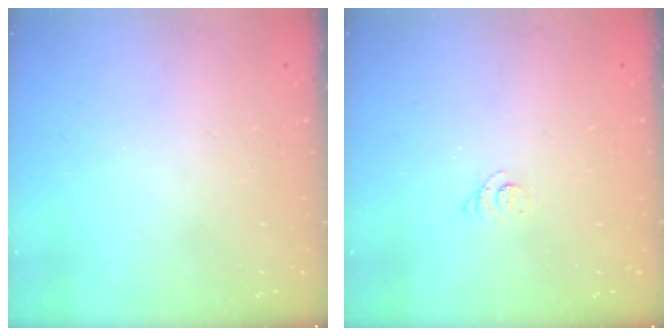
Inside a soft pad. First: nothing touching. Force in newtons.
{"total": 2.4, "press": 2.4, "slide": 0.3}